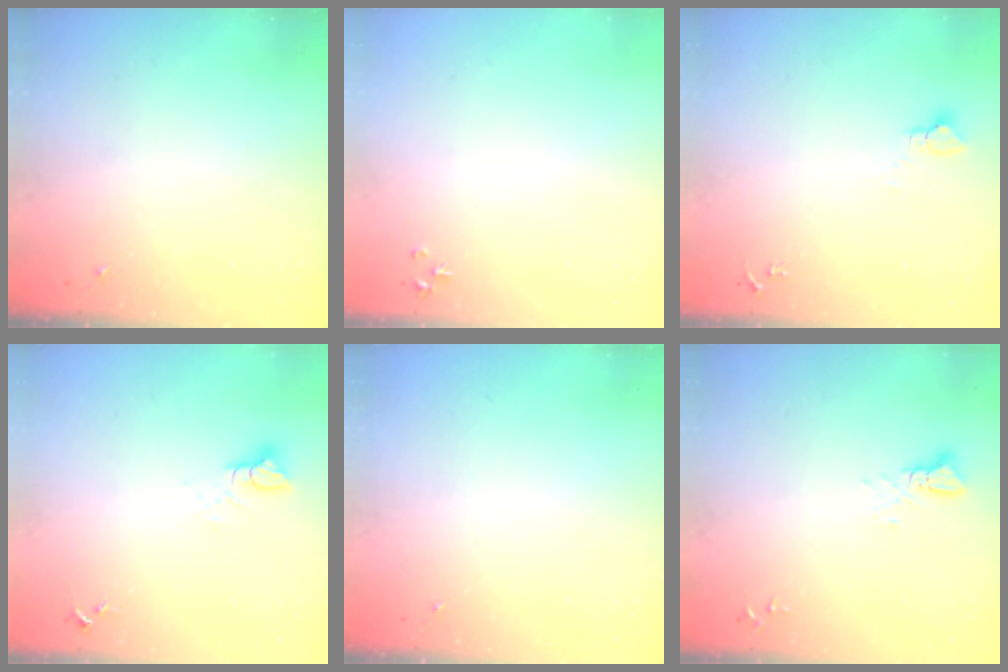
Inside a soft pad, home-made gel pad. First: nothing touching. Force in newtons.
{"total": 3.2, "press": 3.2, "slide": 0.4}
{"total": 2.7, "press": 2.7, "slide": 0.1}
{"total": 5.0, "press": 5.0, "slide": 0.4}
{"total": 0.0}
{"total": 2.5, "press": 2.5, "slide": 0.1}